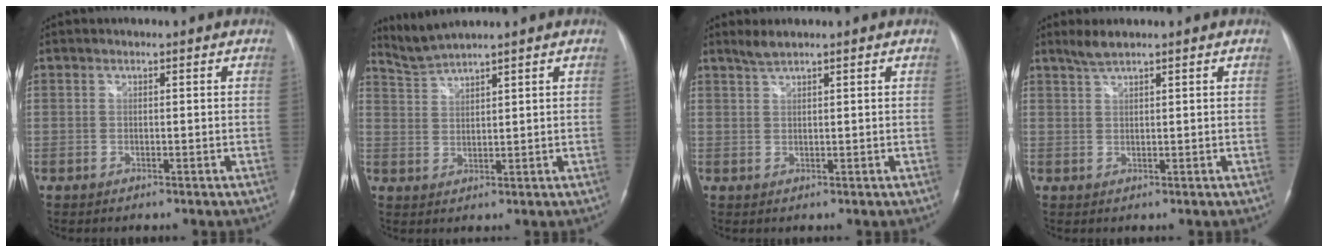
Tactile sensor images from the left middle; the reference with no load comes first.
{"total": 3.8, "force": [3.5, -1.2, 0.3], "torque": [-0.018, -0.003, 0.080]}
{"total": 1.8, "force": [1.6, -0.1, 0.8], "torque": [-0.021, 0.005, 0.037]}
{"total": 2.2, "force": [1.9, -0.1, 1.1], "torque": [-0.030, 0.005, 0.042]}